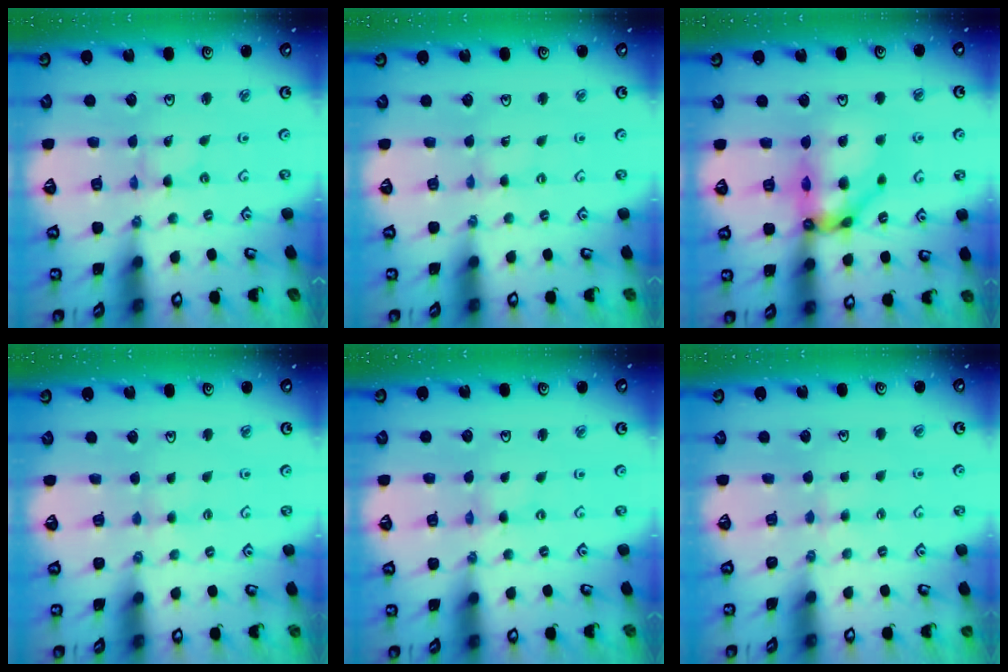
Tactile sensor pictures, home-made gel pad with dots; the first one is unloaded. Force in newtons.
{"total": 0.0}
{"total": 14.6, "press": 14.4, "slide": 2.0}
{"total": 1.7, "press": 1.7, "slide": 0.3}
{"total": 0.0}
{"total": 2.6, "press": 2.5, "slide": 0.5}